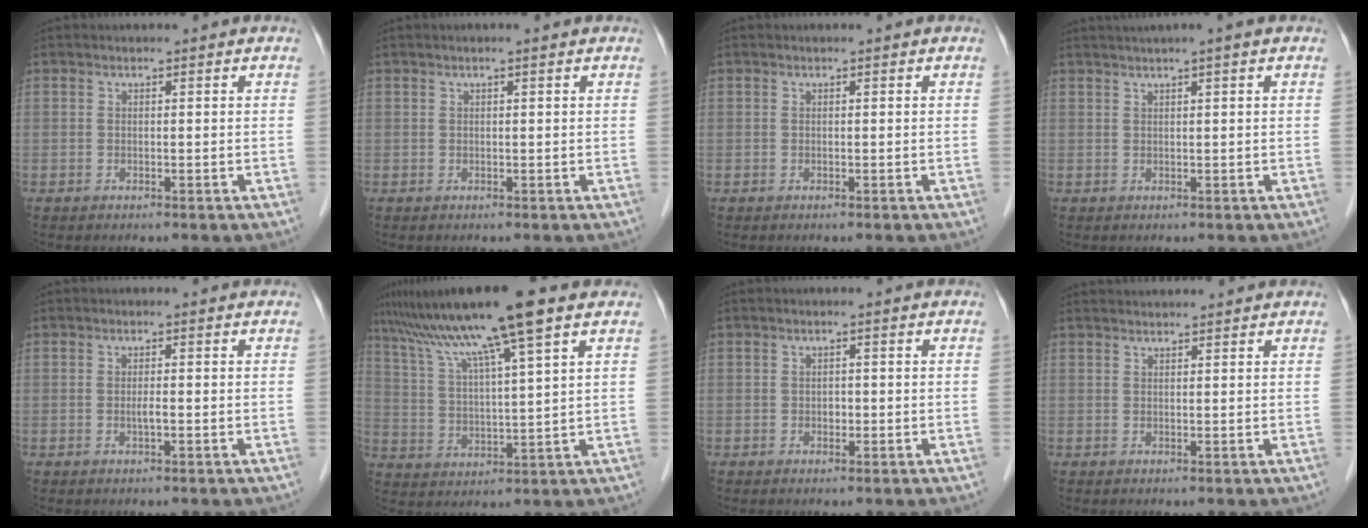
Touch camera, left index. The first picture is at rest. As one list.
[{"total": 0.7, "force": [0.4, -0.1, 0.6], "torque": [-0.014, 0.001, 0.008]}, {"total": 0.0}, {"total": 3.1, "force": [2.2, -0.7, 2.1], "torque": [-0.037, 0.017, 0.041]}, {"total": 1.2, "force": [-0.3, 0.1, 1.2], "torque": [-0.025, -0.001, -0.005]}, {"total": 13.8, "force": [9.4, -1.0, 10.0], "torque": [-0.174, 0.023, 0.159]}, {"total": 1.0, "force": [-0.2, 0.7, 0.7], "torque": [-0.010, 0.003, -0.004]}, {"total": 4.7, "force": [4.6, 0.1, 1.1], "torque": [-0.014, 0.037, 0.062]}]